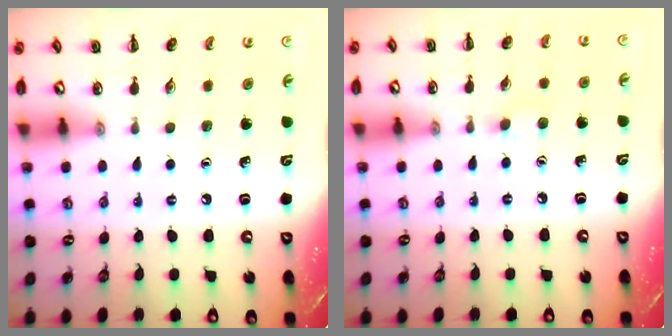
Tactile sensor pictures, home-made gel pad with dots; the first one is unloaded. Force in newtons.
{"total": 4.4, "press": 4.0, "slide": 1.7}